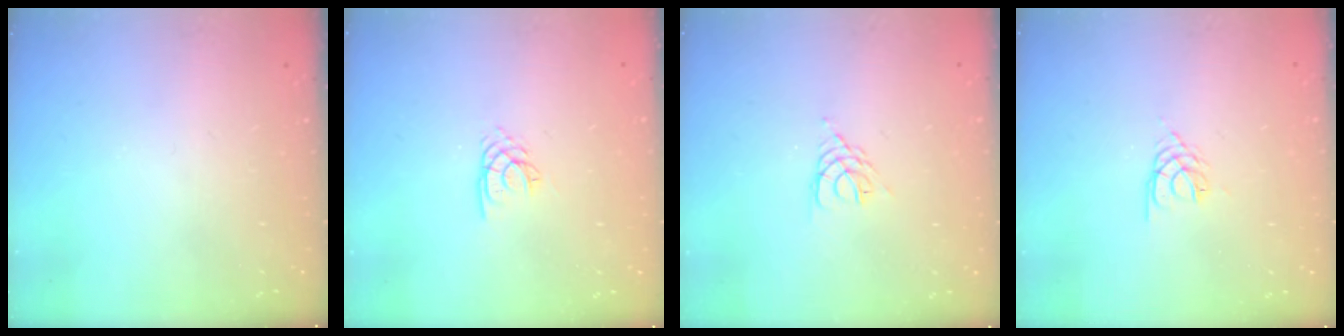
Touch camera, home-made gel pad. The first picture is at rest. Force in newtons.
{"total": 2.0, "press": 2.0, "slide": 0.2}
{"total": 3.2, "press": 3.2, "slide": 0.6}
{"total": 3.3, "press": 3.2, "slide": 0.5}